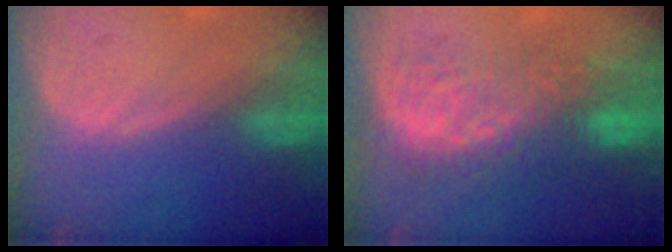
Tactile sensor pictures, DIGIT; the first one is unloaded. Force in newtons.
{"total": 8.7, "press": 8.6, "slide": 1.2}